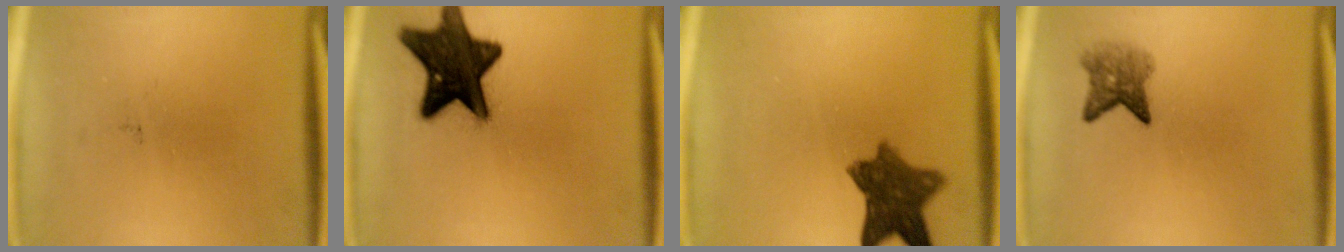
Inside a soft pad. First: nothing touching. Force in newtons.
{"total": 16.6}
{"total": 9.2}
{"total": 3.8}